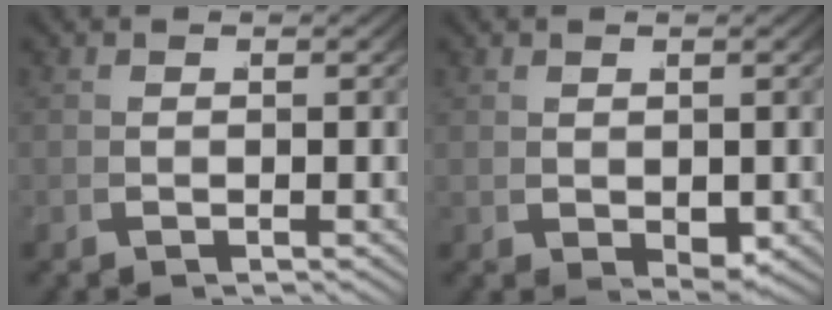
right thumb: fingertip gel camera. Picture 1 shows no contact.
{"total": 1.8, "force": [0.5, 1.1, 1.3], "torque": [-0.026, -0.018, 0.025]}